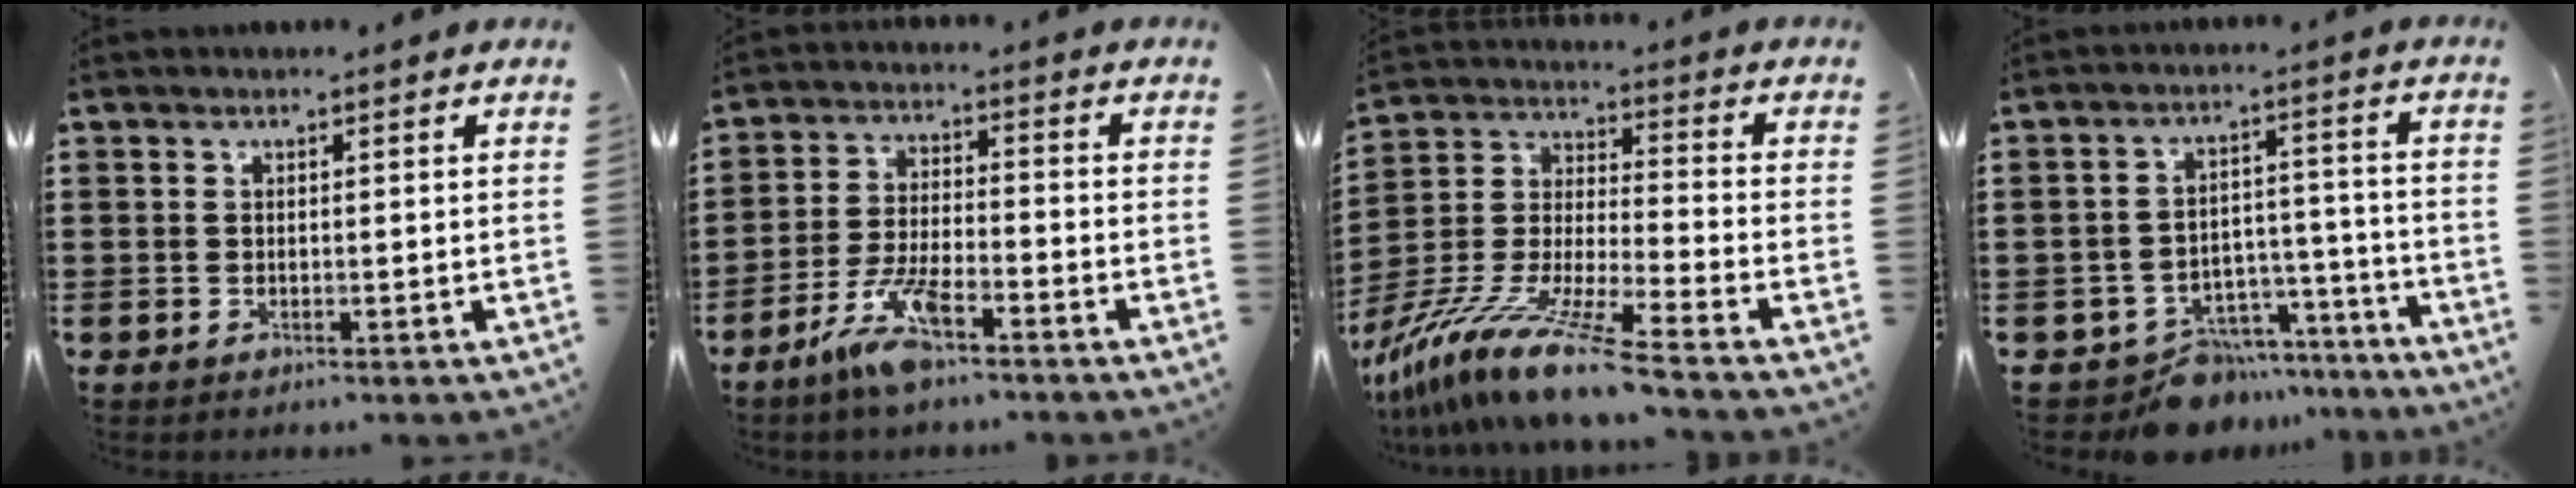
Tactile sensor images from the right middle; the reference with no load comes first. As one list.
[{"total": 7.8, "force": [-5.1, 1.8, 5.6], "torque": [-0.121, -0.003, -0.096]}, {"total": 12.6, "force": [-10.7, -0.4, 6.6], "torque": [-0.141, -0.001, -0.215]}, {"total": 8.0, "force": [-7.3, 3.0, 1.3], "torque": [-0.010, 0.041, -0.136]}]